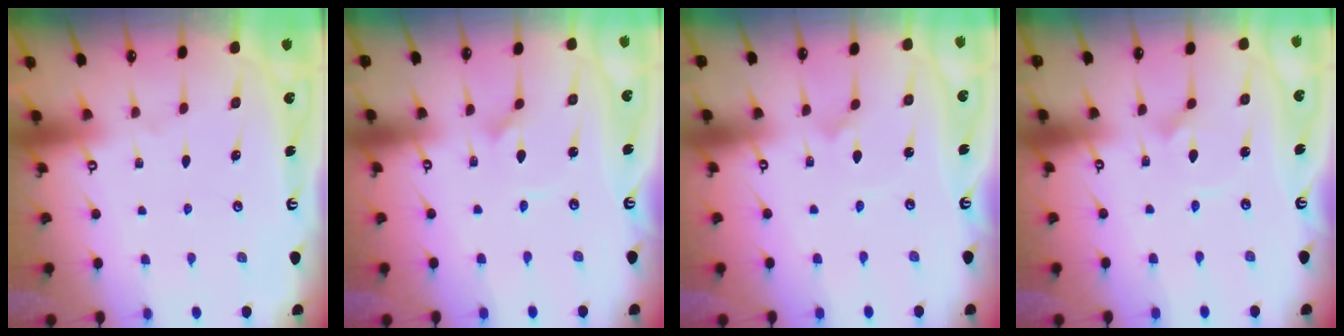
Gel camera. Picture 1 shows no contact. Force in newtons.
{"total": 2.1, "press": 2.1, "slide": 0.2}
{"total": 0.9, "press": 0.9, "slide": 0.1}
{"total": 2.7, "press": 2.7, "slide": 0.1}